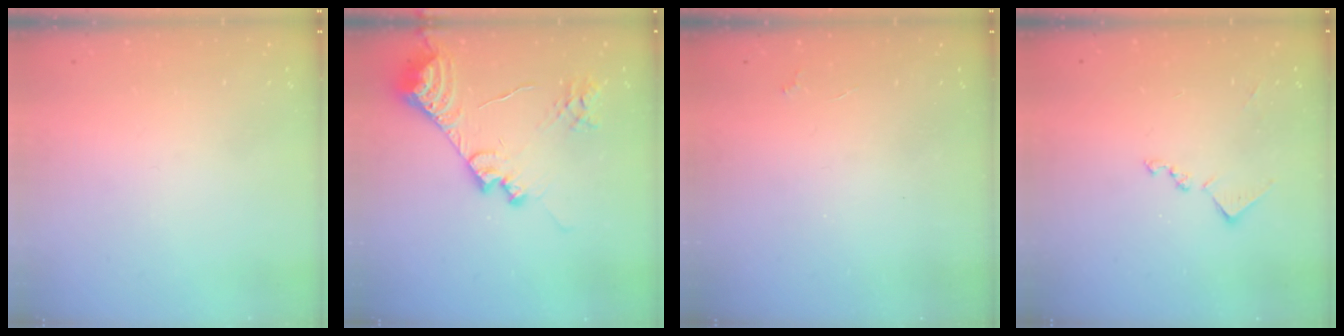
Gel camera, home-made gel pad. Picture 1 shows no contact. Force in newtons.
{"total": 18.4, "press": 18.2, "slide": 2.1}
{"total": 2.1, "press": 2.0, "slide": 0.4}
{"total": 8.9, "press": 8.9, "slide": 0.6}